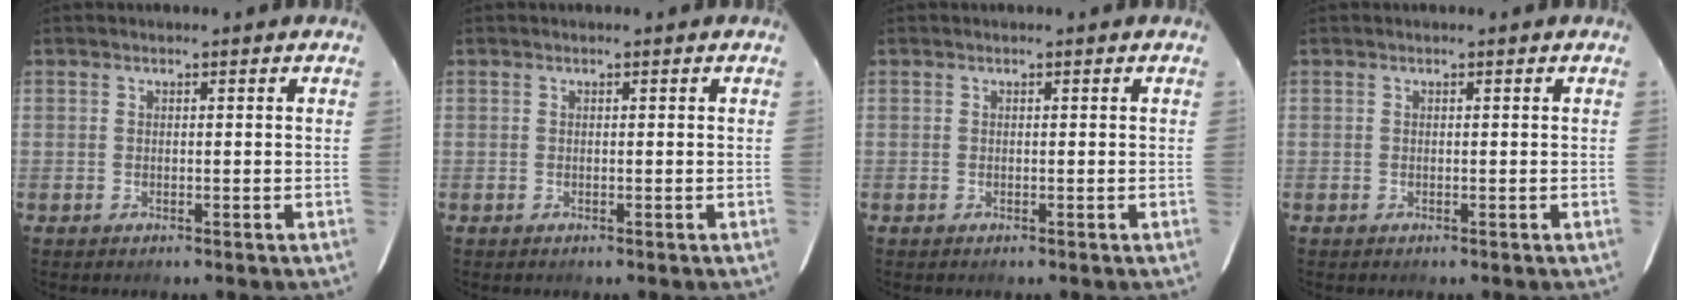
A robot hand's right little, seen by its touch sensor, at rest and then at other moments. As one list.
[{"total": 0.0}, {"total": 0.0}, {"total": 0.0}]